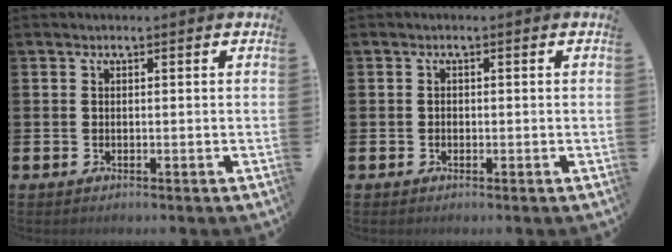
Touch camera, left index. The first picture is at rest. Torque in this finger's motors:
{"motor_torque": [-0.04, 0.08, -0.02, -0.01]}